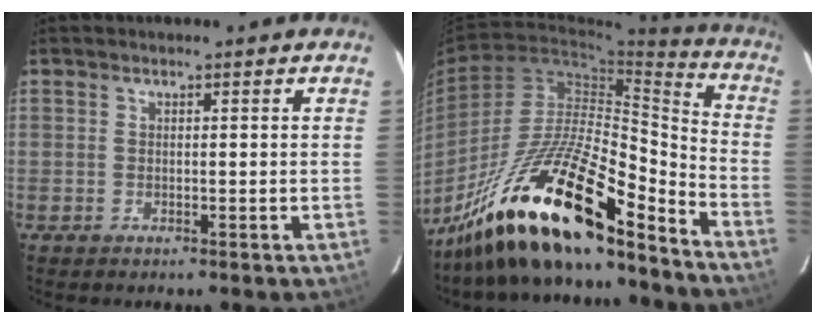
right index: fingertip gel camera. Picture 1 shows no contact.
{"total": 23.7, "force": [-17.8, 5.1, 14.7], "torque": [-0.261, -0.015, -0.315]}